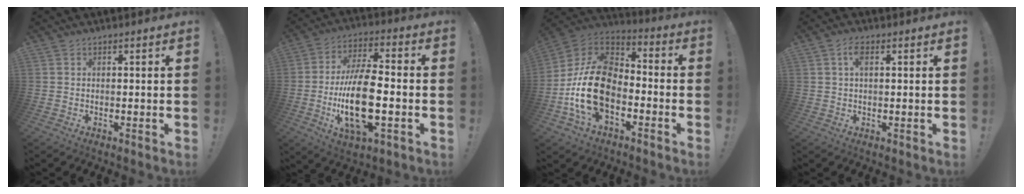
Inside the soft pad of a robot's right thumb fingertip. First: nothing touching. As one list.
[{"total": 18.4, "force": [-3.9, 7.3, 16.4], "torque": [-0.319, -0.001, -0.066]}, {"total": 21.0, "force": [-5.7, 13.5, 15.1], "torque": [-0.310, 0.042, -0.085]}, {"total": 3.7, "force": [1.2, 1.8, 3.0], "torque": [-0.050, 0.001, 0.018]}]